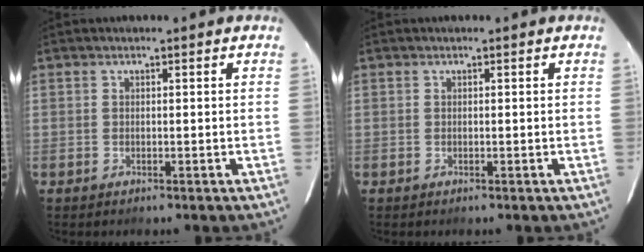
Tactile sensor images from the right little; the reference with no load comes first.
{"total": 0.0}